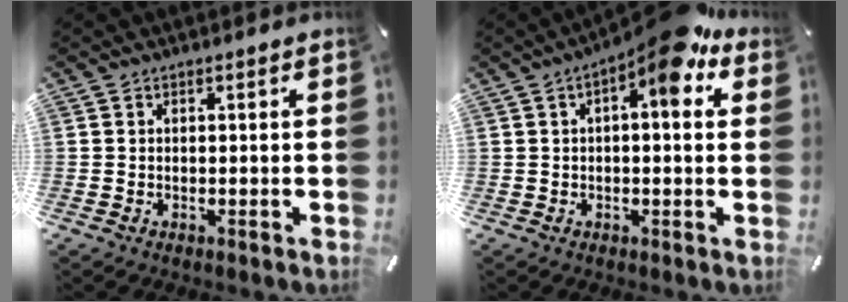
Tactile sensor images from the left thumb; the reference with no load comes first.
{"total": 9.4, "force": [5.1, 2.6, 7.5], "torque": [-0.097, -0.037, 0.076]}